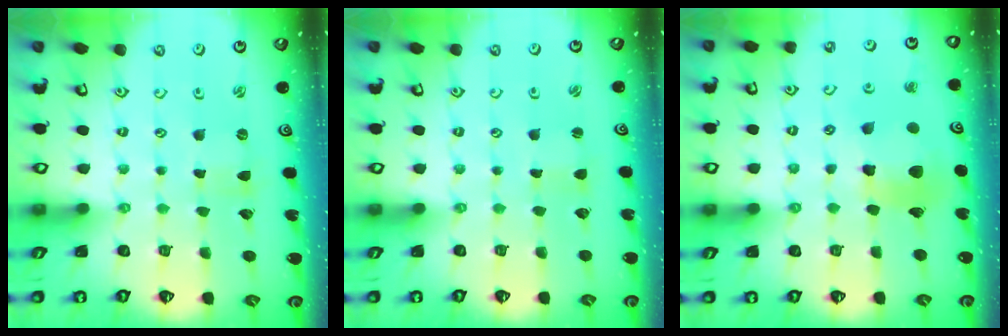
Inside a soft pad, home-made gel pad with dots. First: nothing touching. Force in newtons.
{"total": 0.5, "press": 0.5, "slide": 0.1}
{"total": 12.1, "press": 12.0, "slide": 1.5}